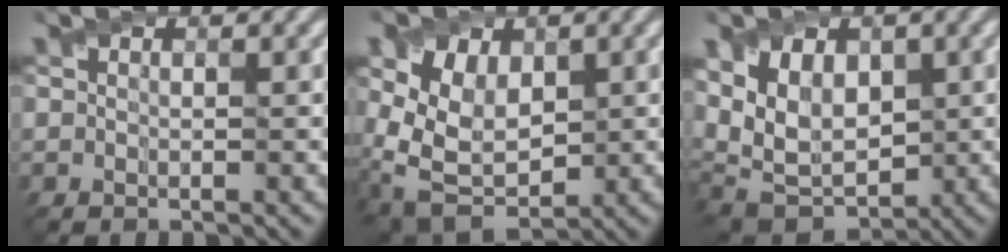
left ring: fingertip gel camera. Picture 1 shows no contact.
{"total": 7.4, "force": [0.7, 5.0, 5.4], "torque": [-0.118, -0.002, 0.011]}
{"total": 7.5, "force": [1.2, 5.1, 5.4], "torque": [-0.114, 0.001, 0.016]}